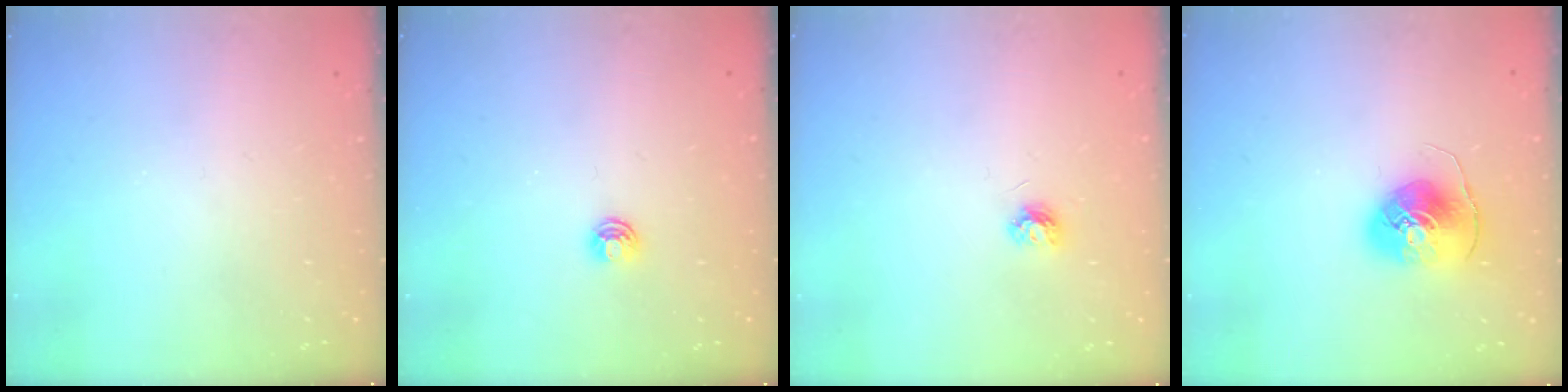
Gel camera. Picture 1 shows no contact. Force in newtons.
{"total": 4.2, "press": 4.2, "slide": 0.6}
{"total": 4.0, "press": 4.0, "slide": 0.4}
{"total": 8.8, "press": 8.7, "slide": 0.8}